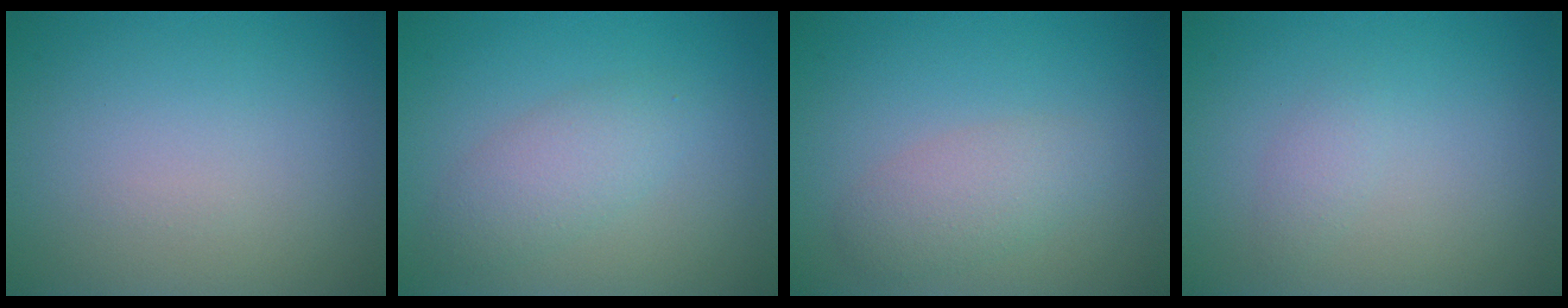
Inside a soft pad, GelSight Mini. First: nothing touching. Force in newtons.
{"total": 2.8, "press": 2.8, "slide": 0.1}
{"total": 2.5, "press": 2.5, "slide": 0.1}
{"total": 1.1, "press": 1.1, "slide": 0.0}